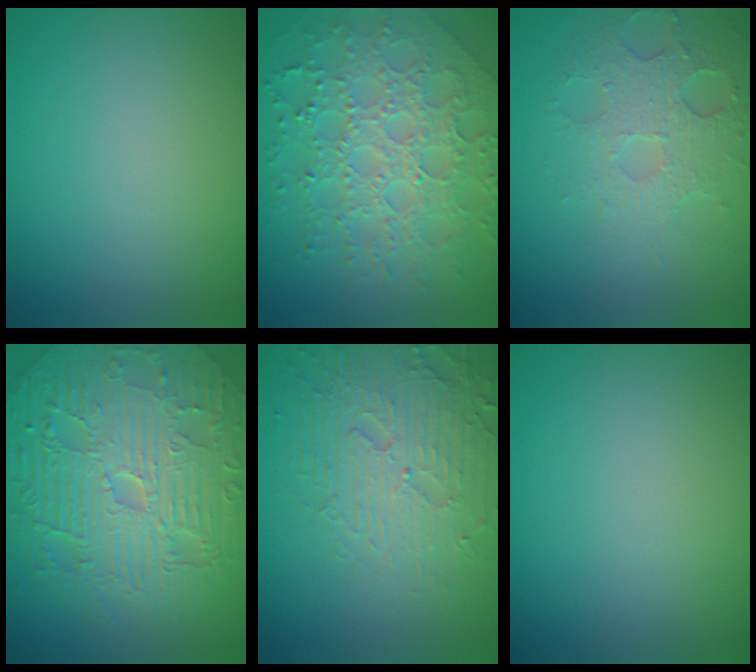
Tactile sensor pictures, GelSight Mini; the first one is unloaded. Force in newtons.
{"total": 8.0, "press": 5.7, "slide": 5.6}
{"total": 3.6, "press": 3.3, "slide": 1.3}
{"total": 11.1, "press": 7.1, "slide": 8.5}
{"total": 4.2, "press": 4.2, "slide": 0.6}
{"total": 0.0}